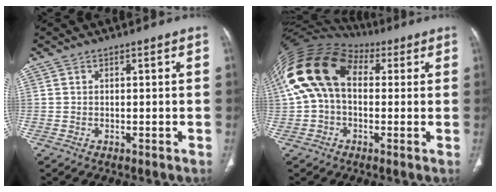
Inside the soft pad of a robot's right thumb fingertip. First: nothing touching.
{"total": 17.1, "force": [3.5, 11.3, 12.4], "torque": [-0.245, 0.047, 0.056]}